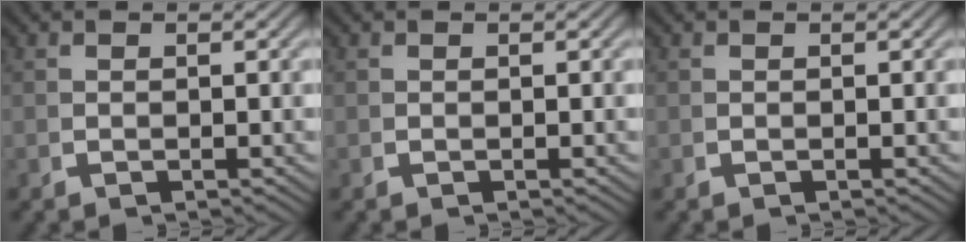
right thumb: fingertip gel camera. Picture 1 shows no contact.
{"total": 0.0}
{"total": 0.0}